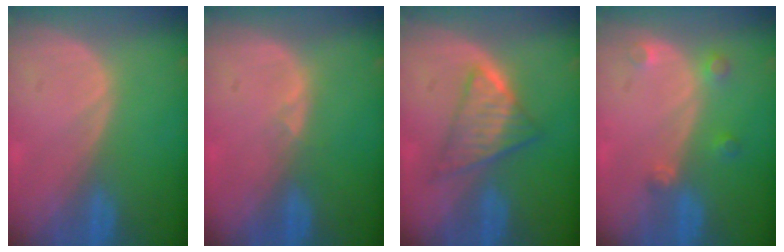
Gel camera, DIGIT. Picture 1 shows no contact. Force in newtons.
{"total": 0.7, "press": 0.6, "slide": 0.3}
{"total": 6.2, "press": 5.8, "slide": 2.1}
{"total": 2.6, "press": 2.6, "slide": 0.5}